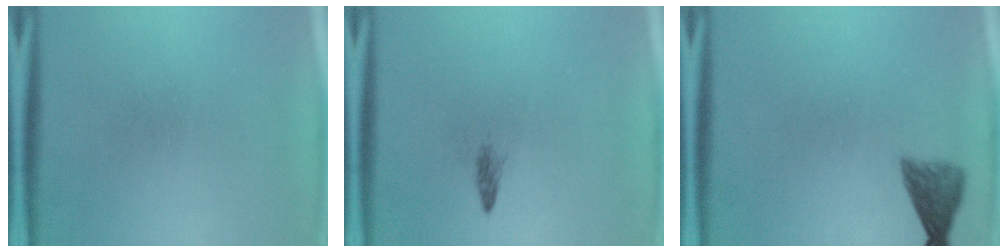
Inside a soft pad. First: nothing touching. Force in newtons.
{"total": 1.0}
{"total": 3.2}